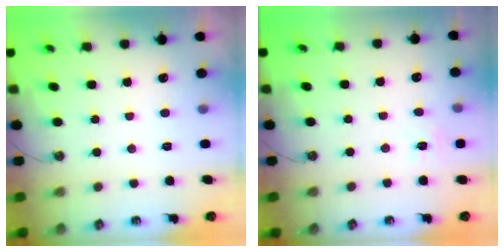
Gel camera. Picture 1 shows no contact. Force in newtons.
{"total": 6.5, "press": 6.5, "slide": 0.7}